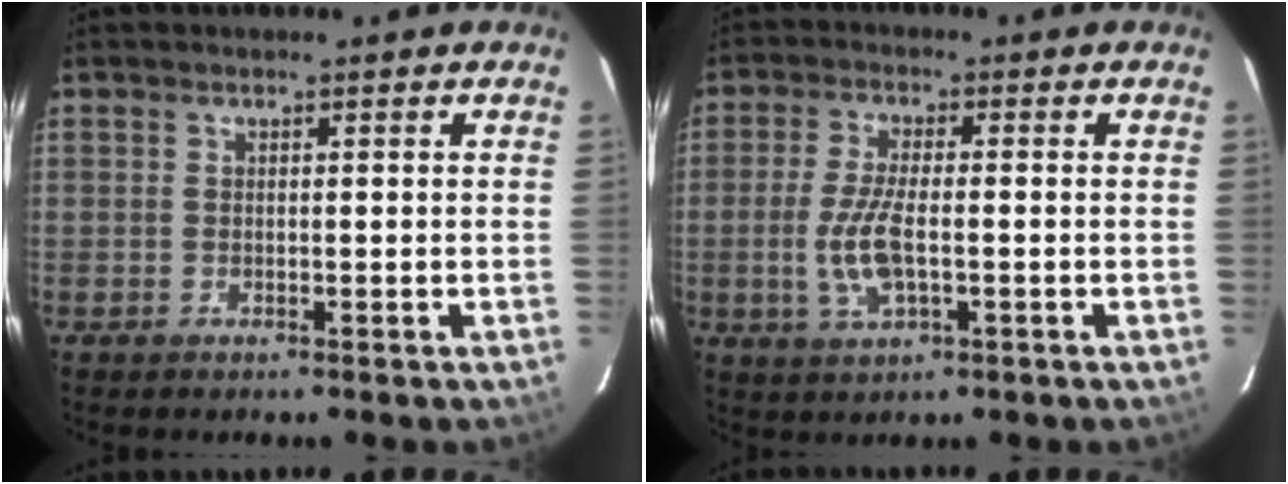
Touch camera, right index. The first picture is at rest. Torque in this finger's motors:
{"motor_torque": [0.28, -0.07, 0.17, 0.06]}